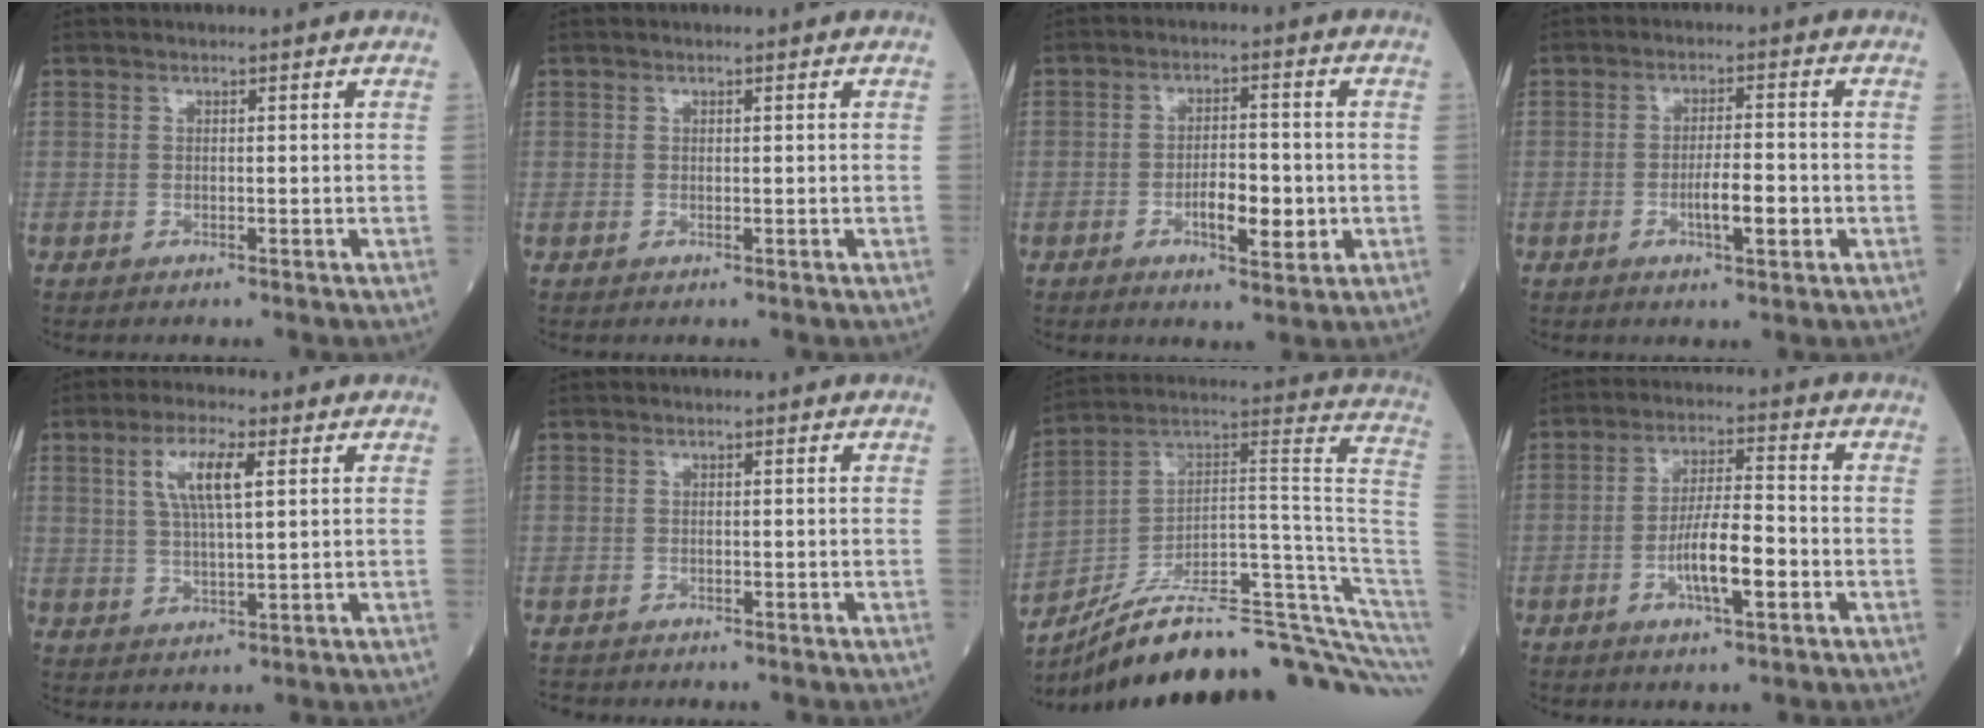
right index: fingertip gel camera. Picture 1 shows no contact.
{"total": 0.0}
{"total": 6.1, "force": [-1.5, 1.9, 5.6], "torque": [-0.093, -0.002, -0.023]}
{"total": 5.0, "force": [-1.4, 0.8, 4.7], "torque": [-0.081, -0.002, -0.022]}
{"total": 7.0, "force": [2.5, 1.4, 6.4], "torque": [-0.126, 0.007, 0.048]}
{"total": 1.6, "force": [-1.3, 0.8, -0.2], "torque": [-0.007, -0.001, -0.025]}
{"total": 27.9, "force": [-22.1, 1.8, 16.9], "torque": [-0.137, 0.050, -0.328]}
{"total": 8.1, "force": [-2.6, 1.4, 7.5], "torque": [-0.140, 0.004, -0.046]}